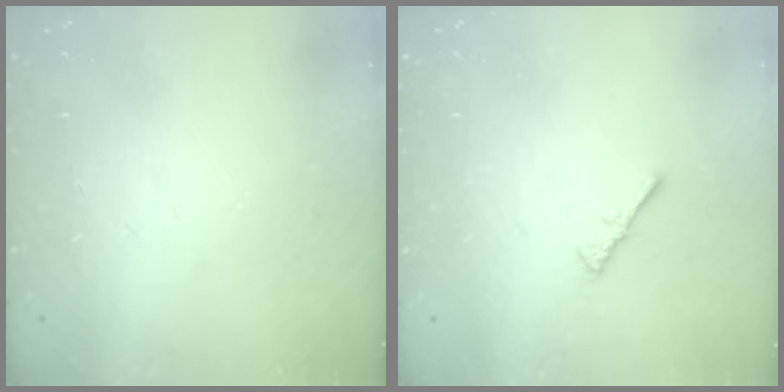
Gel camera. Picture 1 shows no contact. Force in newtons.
{"total": 2.2, "press": 2.1, "slide": 0.5}